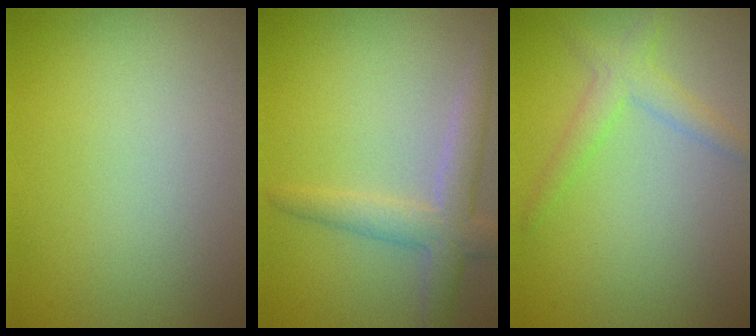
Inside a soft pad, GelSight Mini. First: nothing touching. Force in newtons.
{"total": 3.4, "press": 3.4, "slide": 0.1}
{"total": 2.3, "press": 2.3, "slide": 0.1}